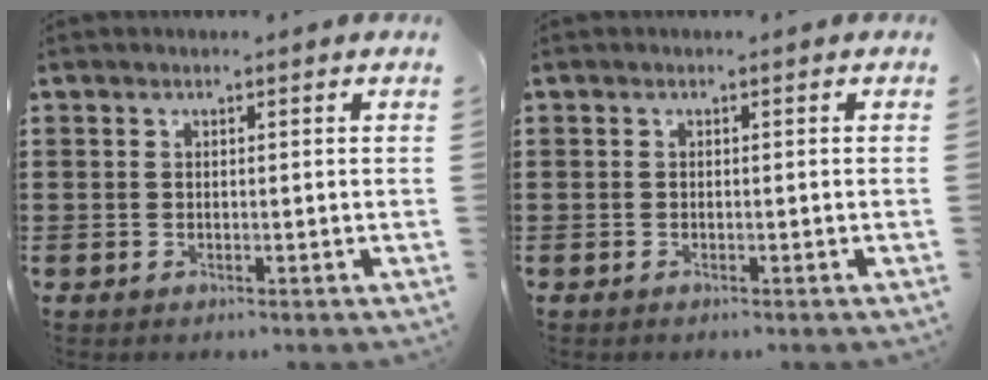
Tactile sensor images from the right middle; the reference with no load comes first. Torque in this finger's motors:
{"motor_torque": [-0.61, 0.37, 0.09, 0.01]}